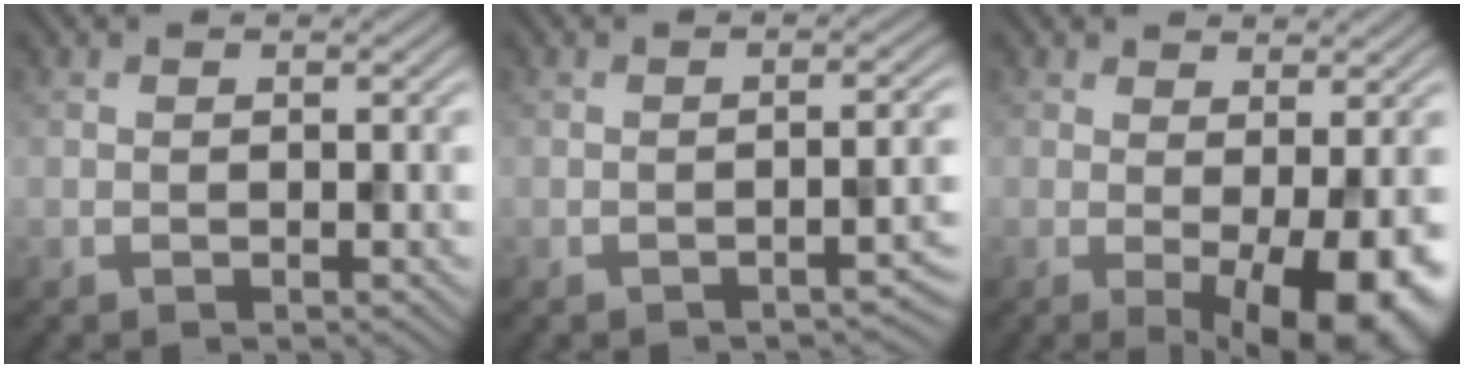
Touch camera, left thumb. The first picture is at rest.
{"total": 2.7, "force": [-1.7, 0.6, 2.1], "torque": [-0.026, 0.005, -0.027]}
{"total": 7.0, "force": [-0.7, 2.8, 6.3], "torque": [-0.093, -0.012, -0.002]}